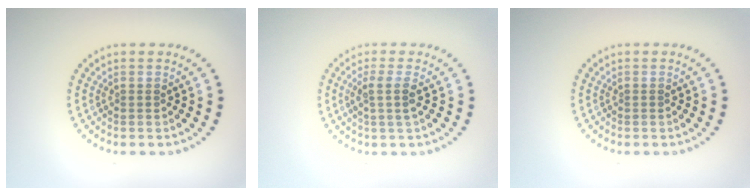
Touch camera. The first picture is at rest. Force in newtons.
{"total": 1.9, "press": 1.5, "slide": 1.1}
{"total": 0.0}